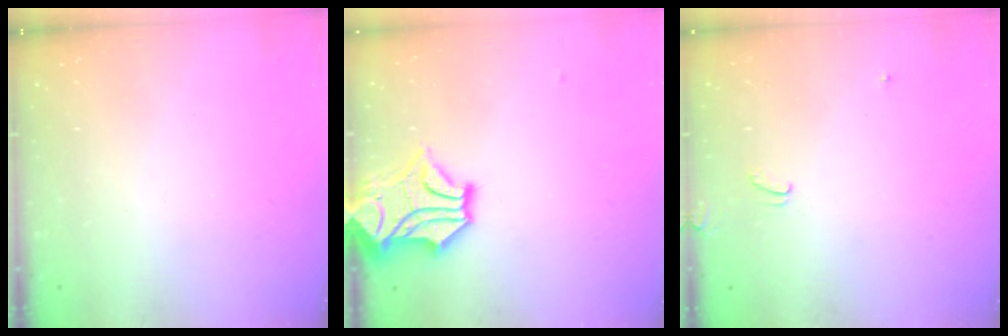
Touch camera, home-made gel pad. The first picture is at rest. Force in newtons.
{"total": 6.9, "press": 6.6, "slide": 2.0}
{"total": 2.0, "press": 2.0, "slide": 0.4}